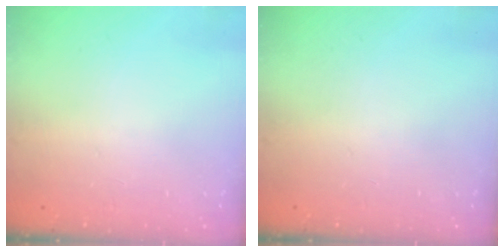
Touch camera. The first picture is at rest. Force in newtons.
{"total": 0.0}